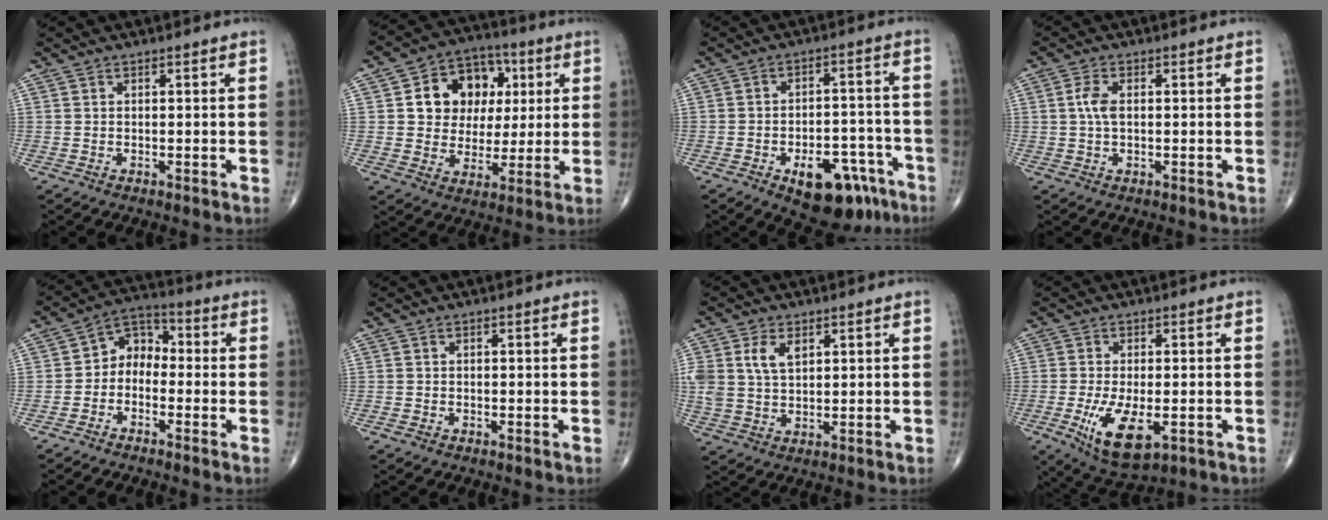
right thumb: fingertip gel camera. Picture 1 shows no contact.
{"total": 14.1, "force": [3.3, 11.5, 7.5], "torque": [-0.071, 0.007, 0.055]}
{"total": 14.4, "force": [-8.0, 7.4, 9.3], "torque": [-0.094, 0.052, -0.105]}
{"total": 3.2, "force": [0.3, 1.6, 2.8], "torque": [-0.064, 0.006, 0.002]}
{"total": 6.6, "force": [-1.7, 5.1, 3.8], "torque": [-0.032, 0.038, -0.052]}
{"total": 0.8, "force": [-0.6, 0.6, 0.2], "torque": [-0.001, 0.002, -0.013]}
{"total": 7.0, "force": [2.5, 4.4, 4.9], "torque": [-0.097, -0.002, 0.054]}
{"total": 10.4, "force": [-3.2, 4.7, 8.8], "torque": [-0.158, -0.016, -0.045]}